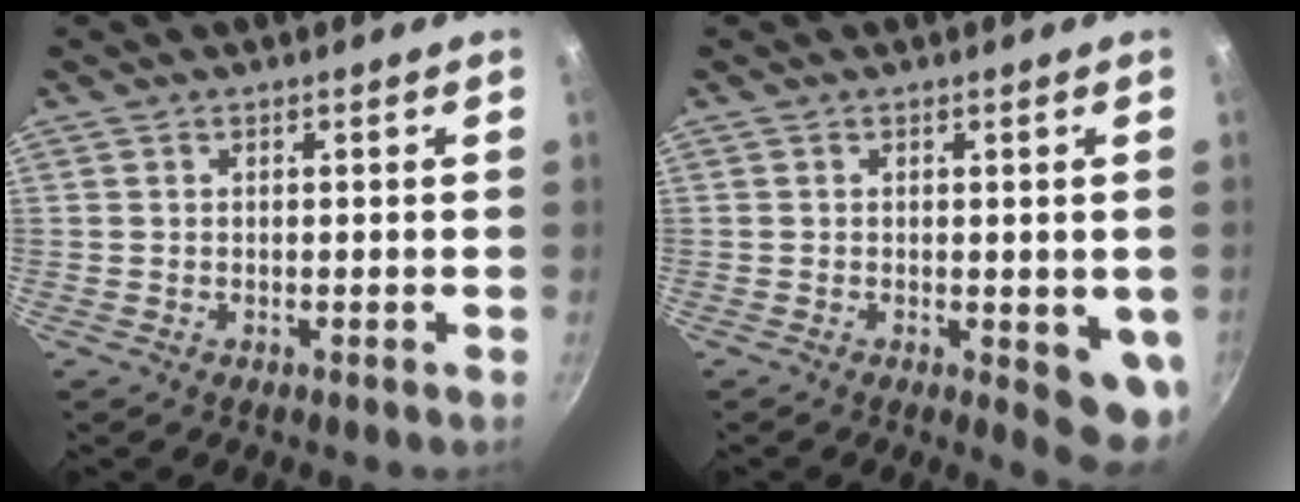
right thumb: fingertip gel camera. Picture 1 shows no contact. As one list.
[{"total": 6.0, "force": [-0.8, 2.3, 5.5], "torque": [-0.053, -0.007, -0.006]}]